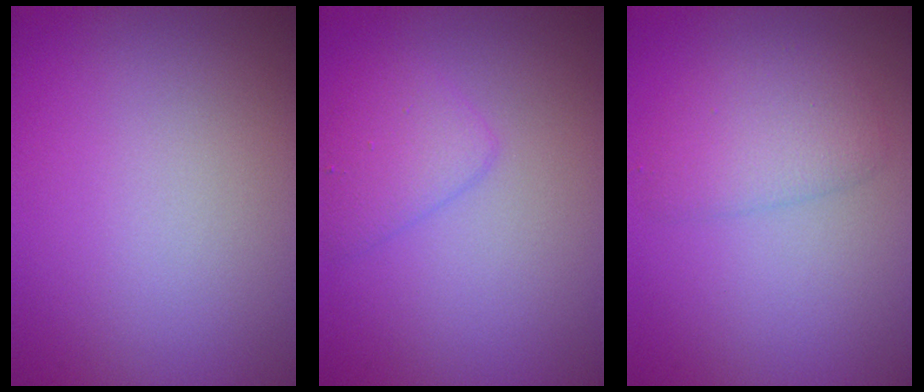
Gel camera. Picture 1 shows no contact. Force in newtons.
{"total": 2.3, "press": 2.2, "slide": 0.1}
{"total": 2.6, "press": 2.6, "slide": 0.1}